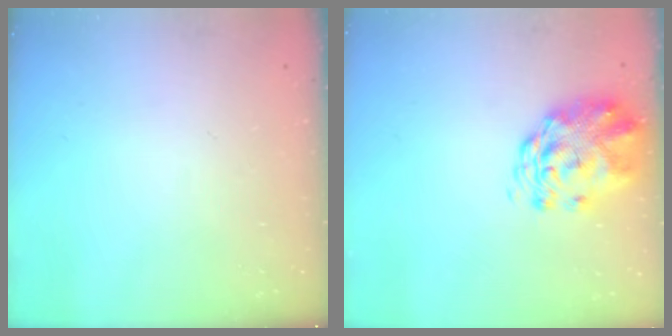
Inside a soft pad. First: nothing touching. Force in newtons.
{"total": 2.8, "press": 2.5, "slide": 1.1}